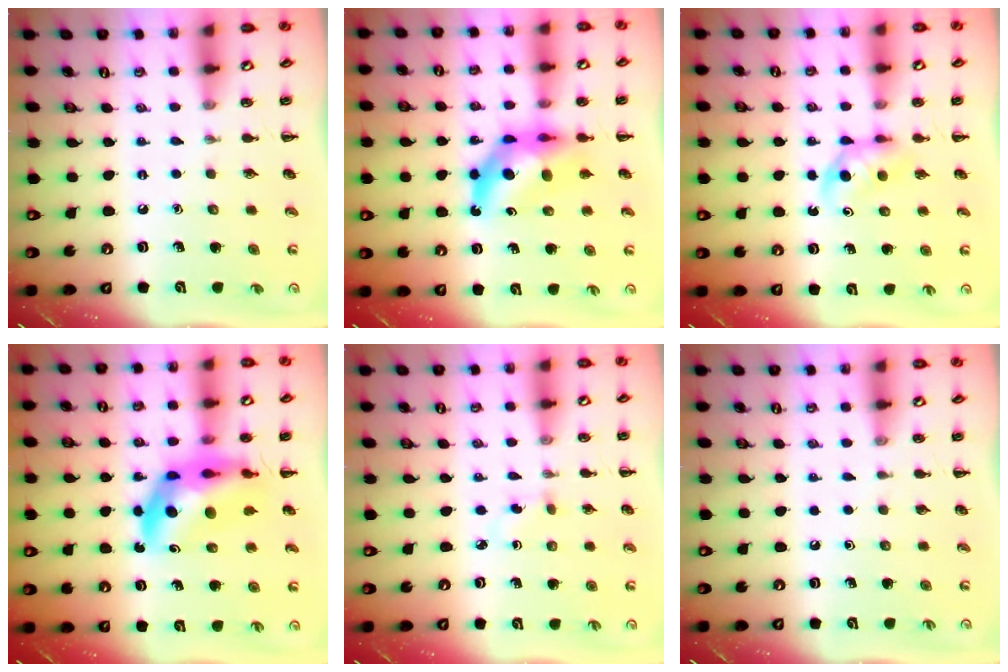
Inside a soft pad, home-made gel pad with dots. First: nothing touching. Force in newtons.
{"total": 9.2, "press": 8.6, "slide": 3.1}
{"total": 3.9, "press": 3.6, "slide": 1.5}
{"total": 13.4, "press": 12.9, "slide": 3.7}
{"total": 2.4, "press": 2.2, "slide": 0.9}
{"total": 0.0}